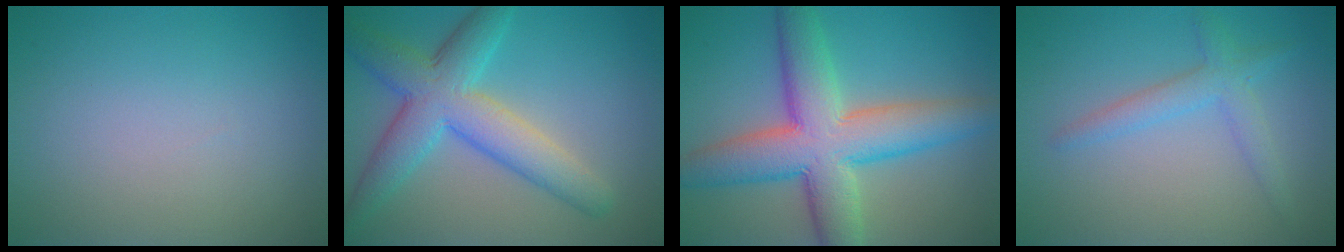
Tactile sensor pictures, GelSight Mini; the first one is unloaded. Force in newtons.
{"total": 7.1, "press": 7.1, "slide": 0.2}
{"total": 9.6, "press": 9.6, "slide": 0.5}
{"total": 2.6, "press": 2.6, "slide": 0.1}